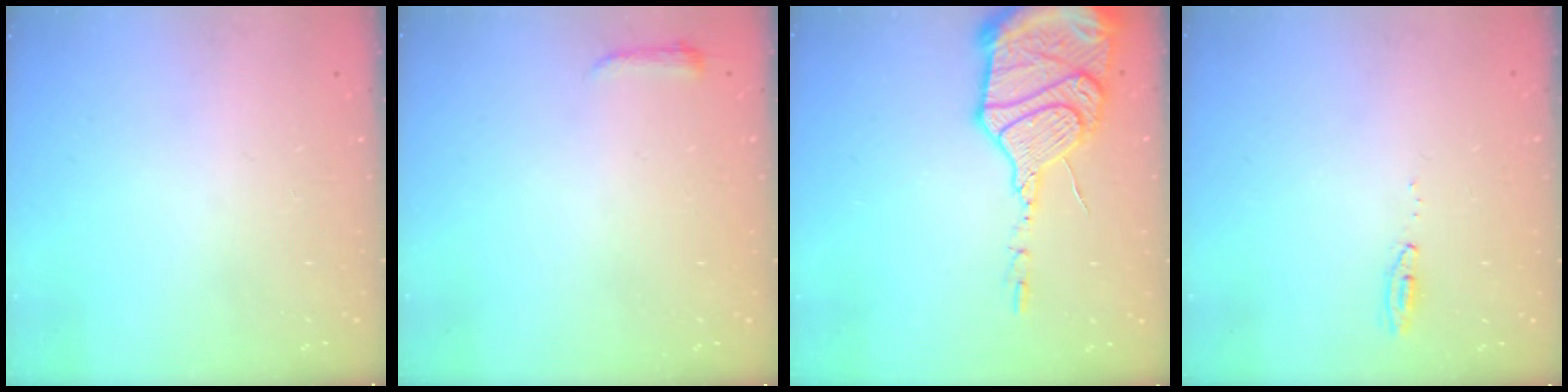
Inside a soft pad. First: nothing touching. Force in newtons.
{"total": 3.0, "press": 2.9, "slide": 0.6}
{"total": 20.3, "press": 20.1, "slide": 2.1}
{"total": 11.2, "press": 5.8, "slide": 9.6}